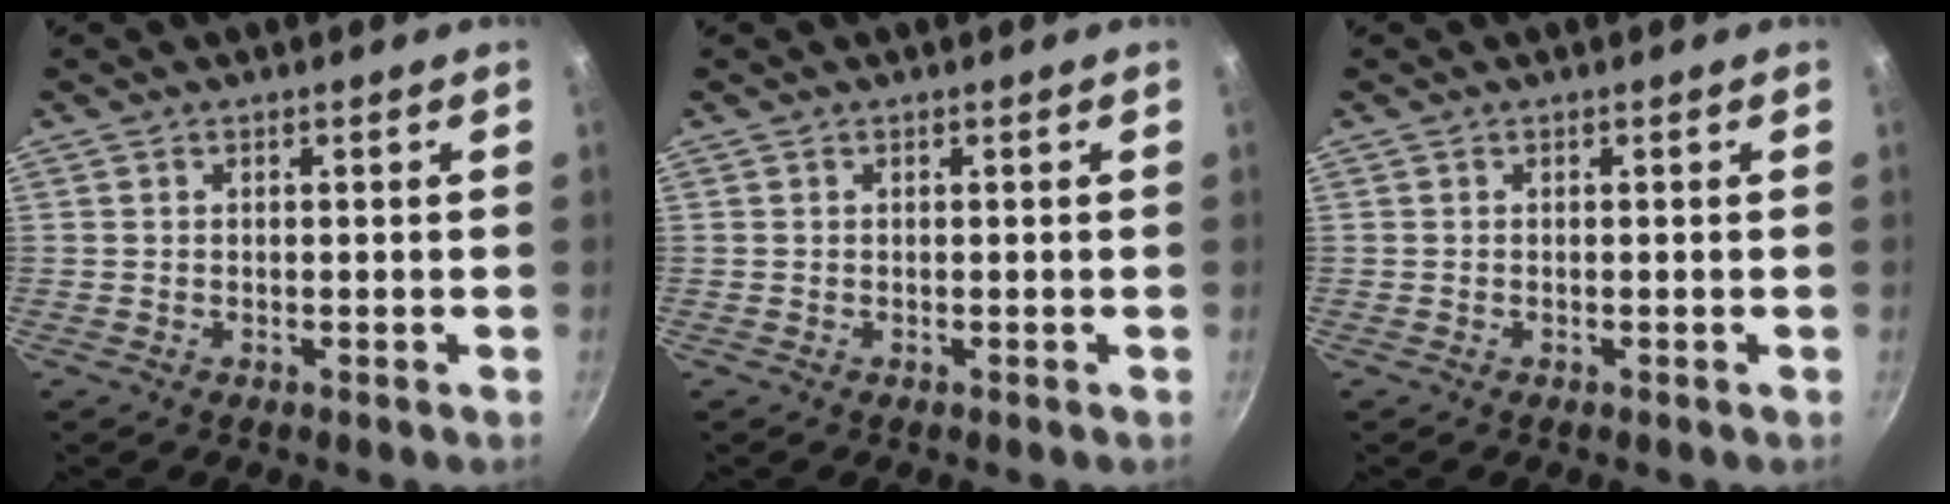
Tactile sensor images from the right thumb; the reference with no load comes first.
{"total": 0.0}
{"total": 0.0}